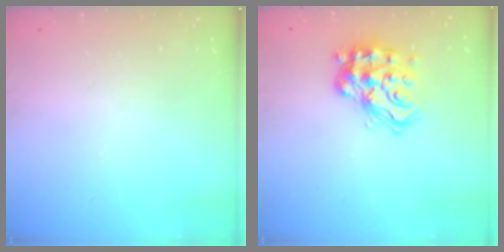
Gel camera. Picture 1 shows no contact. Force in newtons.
{"total": 16.0, "press": 15.9, "slide": 1.8}